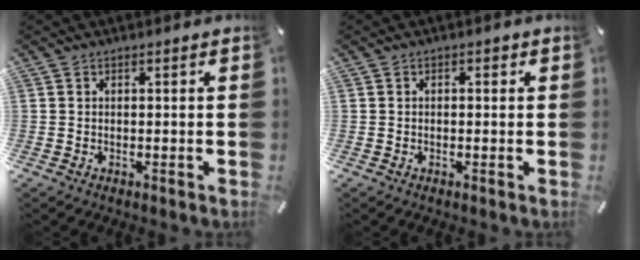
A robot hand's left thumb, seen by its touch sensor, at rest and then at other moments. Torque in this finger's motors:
{"motor_torque": [-0.17, -0.03, -0.07, 0.00, 0.02]}